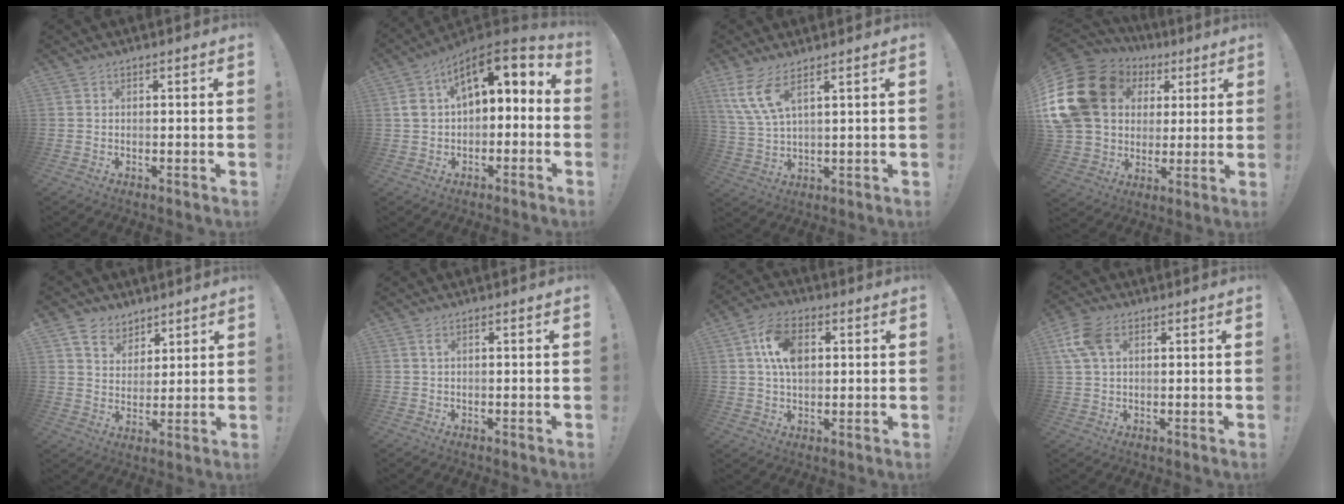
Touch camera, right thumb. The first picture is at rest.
{"total": 11.1, "force": [3.5, 6.9, 8.0], "torque": [-0.118, -0.016, 0.063]}
{"total": 9.0, "force": [5.1, 2.5, 6.9], "torque": [-0.153, -0.018, 0.099]}
{"total": 24.0, "force": [6.4, 18.2, 14.2], "torque": [-0.272, -0.021, 0.150]}
{"total": 7.1, "force": [5.1, 4.8, 0.7], "torque": [-0.022, -0.040, 0.101]}
{"total": 1.4, "force": [0.5, 0.1, 1.3], "torque": [-0.021, -0.001, 0.007]}
{"total": 11.6, "force": [2.9, 7.3, 8.5], "torque": [-0.155, 0.009, 0.055]}
{"total": 8.8, "force": [3.1, 5.3, 6.2], "torque": [-0.133, 0.009, 0.061]}